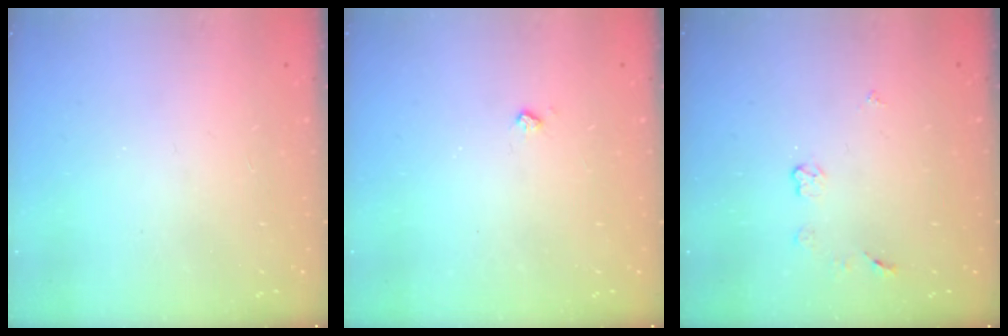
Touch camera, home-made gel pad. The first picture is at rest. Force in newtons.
{"total": 3.5, "press": 3.5, "slide": 0.6}
{"total": 4.0, "press": 3.9, "slide": 0.6}